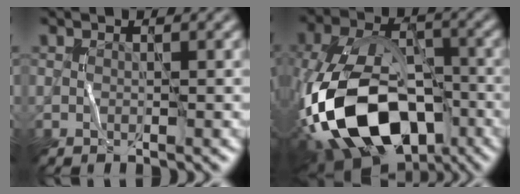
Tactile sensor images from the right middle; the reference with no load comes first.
{"total": 14.0, "force": [-6.0, 7.8, 10.0], "torque": [-0.195, -0.008, -0.110]}